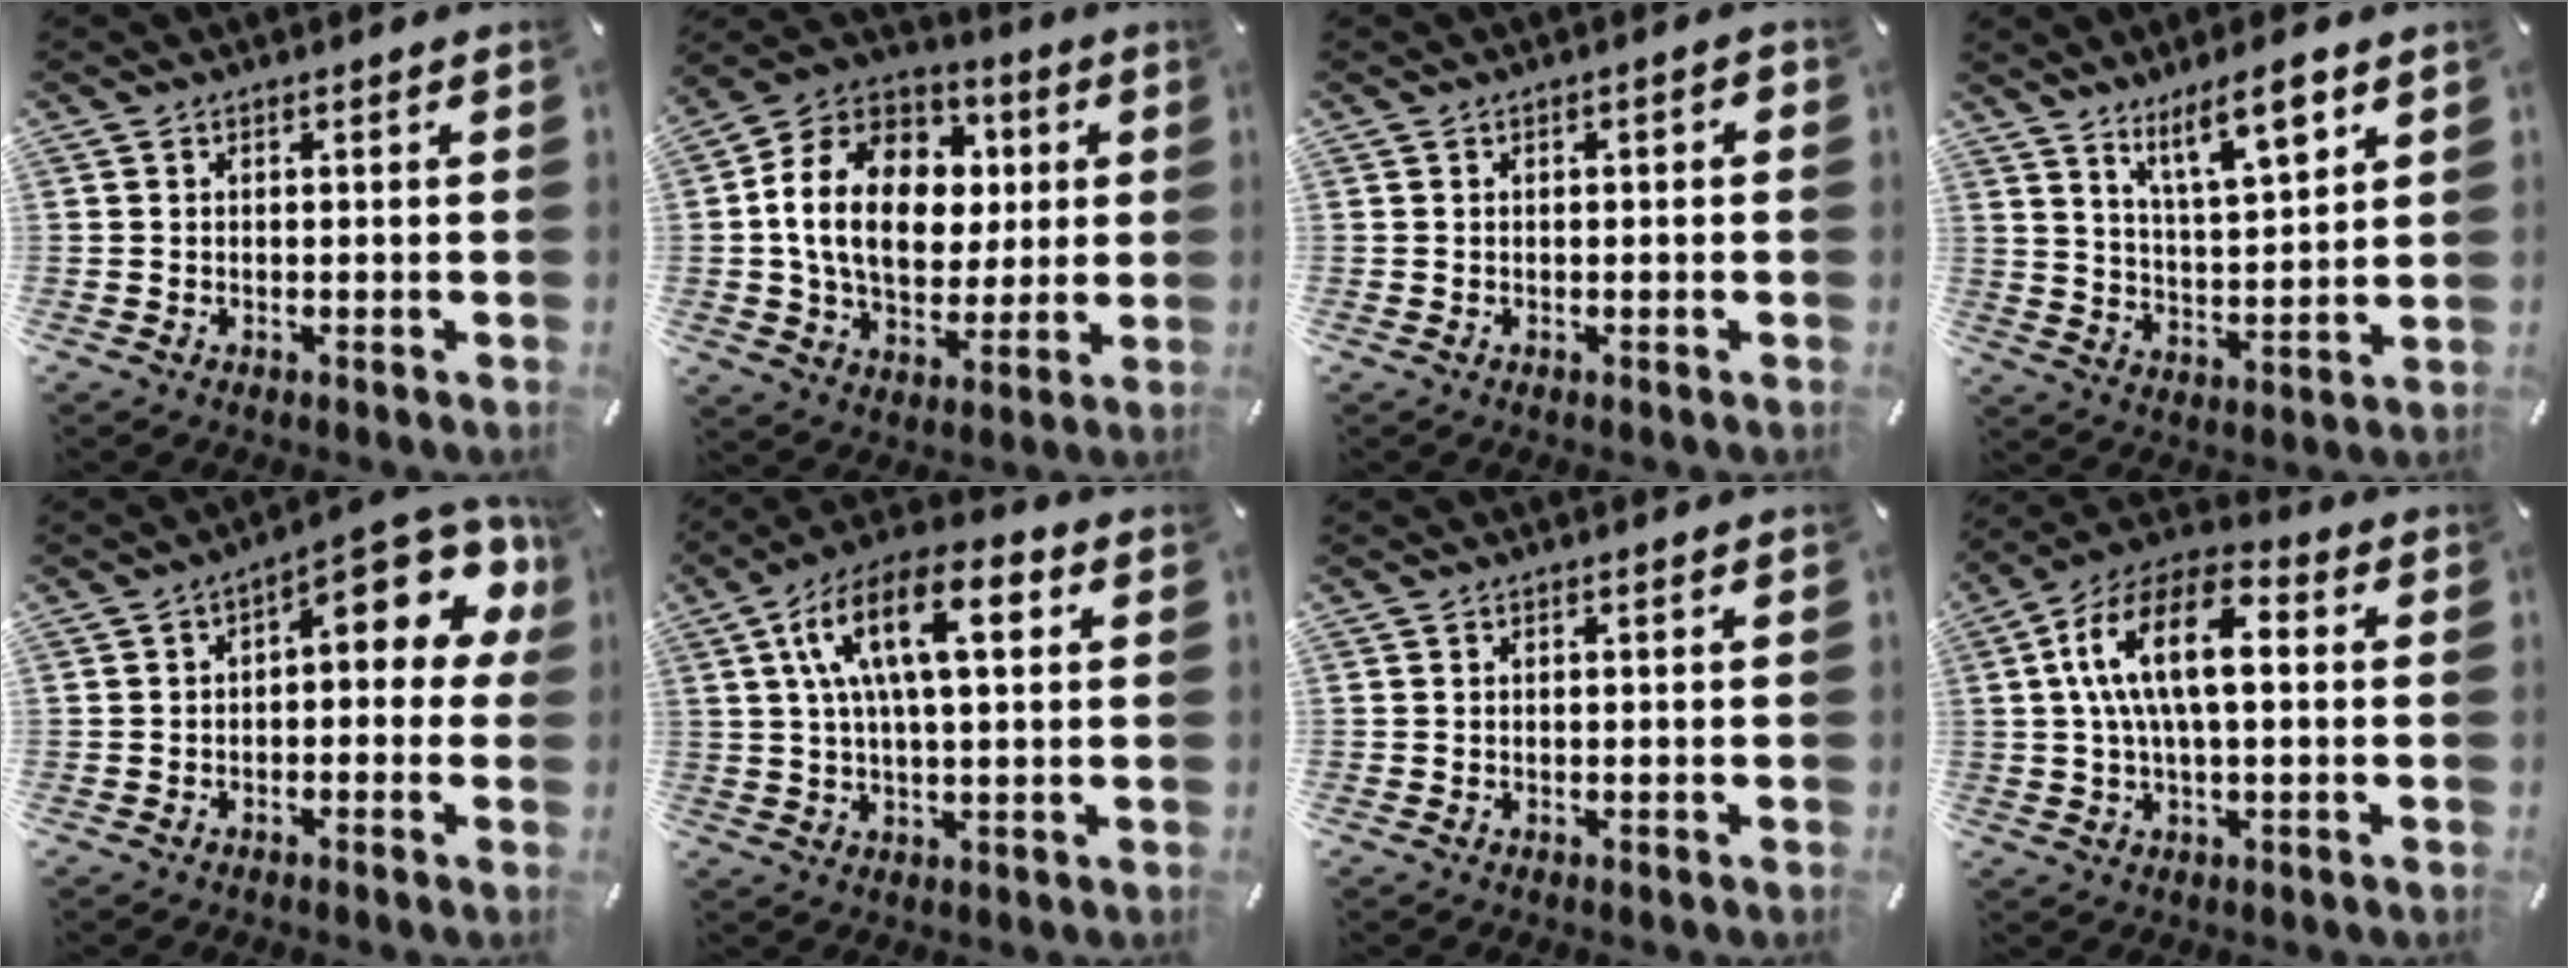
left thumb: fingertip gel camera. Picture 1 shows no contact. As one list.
[{"total": 17.8, "force": [1.7, 13.8, 11.1], "torque": [-0.220, 0.007, 0.032]}, {"total": 1.4, "force": [-0.3, 0.6, 1.2], "torque": [-0.021, 0.002, -0.006]}, {"total": 11.2, "force": [8.1, 3.2, 7.0], "torque": [-0.107, -0.043, 0.137]}, {"total": 11.0, "force": [3.8, 5.0, 9.0], "torque": [-0.106, -0.037, 0.061]}, {"total": 14.4, "force": [4.7, 6.1, 12.1], "torque": [-0.223, 0.007, 0.076]}, {"total": 0.0}, {"total": 13.8, "force": [2.1, 6.7, 11.9], "torque": [-0.241, 0.001, 0.034]}]